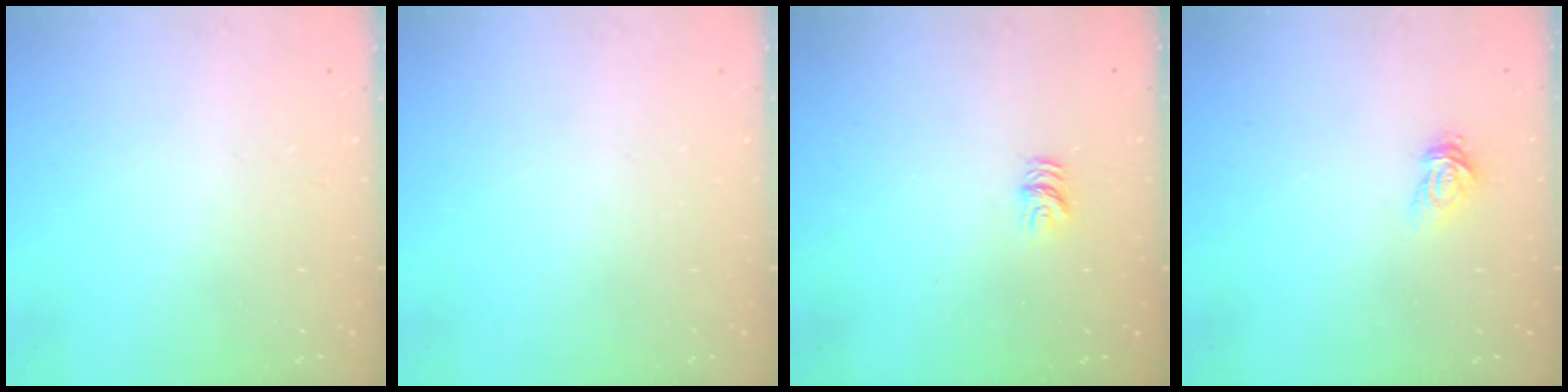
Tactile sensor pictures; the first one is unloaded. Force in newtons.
{"total": 0.0}
{"total": 5.3, "press": 5.3, "slide": 0.3}
{"total": 3.2, "press": 3.1, "slide": 0.3}